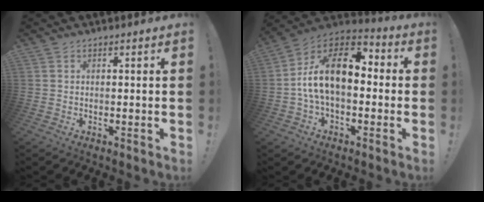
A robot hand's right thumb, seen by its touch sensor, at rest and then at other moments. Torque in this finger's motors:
{"motor_torque": [2.41, 2.53, 0.89, -0.26, 0.37]}